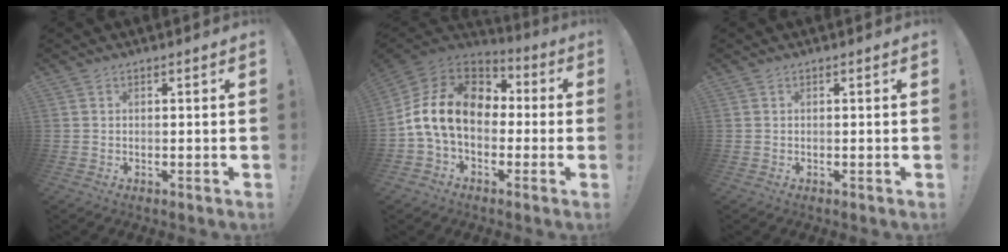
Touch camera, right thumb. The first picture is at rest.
{"total": 17.6, "force": [0.9, 12.2, 12.6], "torque": [-0.223, 0.024, 0.025]}
{"total": 0.0}